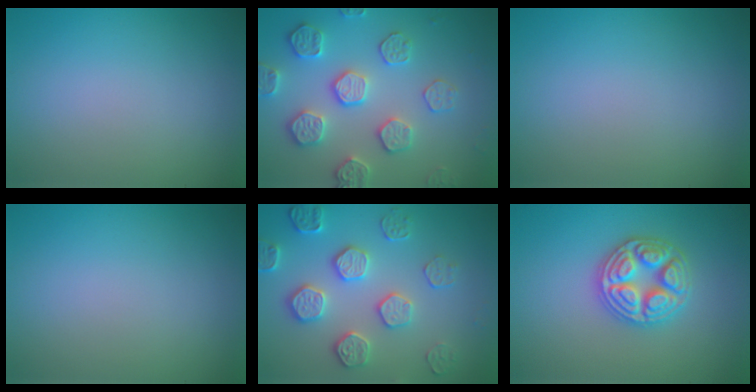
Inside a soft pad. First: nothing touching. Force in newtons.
{"total": 4.6, "press": 4.5, "slide": 0.8}
{"total": 0.0}
{"total": 0.0}
{"total": 3.9, "press": 3.6, "slide": 1.7}
{"total": 4.9, "press": 4.8, "slide": 0.6}